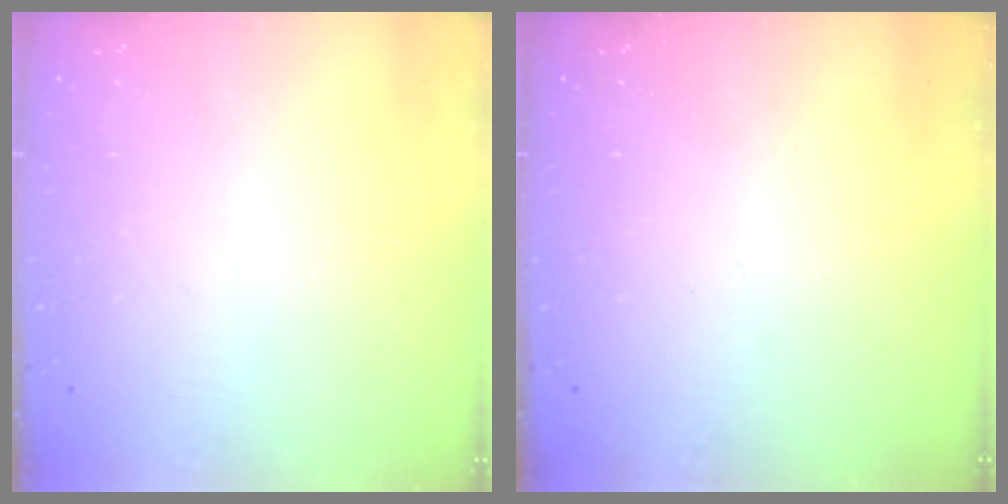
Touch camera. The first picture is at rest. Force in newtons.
{"total": 0.0}